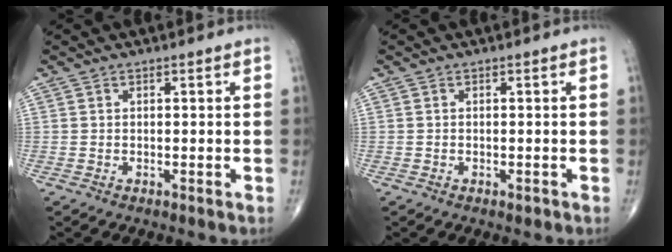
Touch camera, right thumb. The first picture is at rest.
{"total": 0.6, "force": [-0.4, 0.3, 0.4], "torque": [-0.003, -0.001, -0.006]}